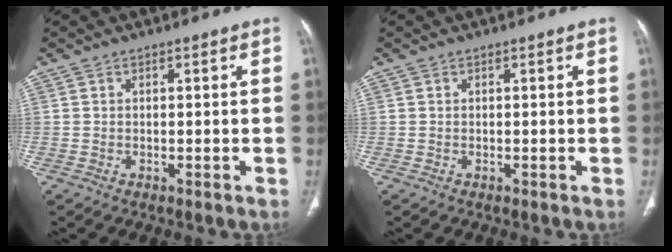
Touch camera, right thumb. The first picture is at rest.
{"total": 0.0}